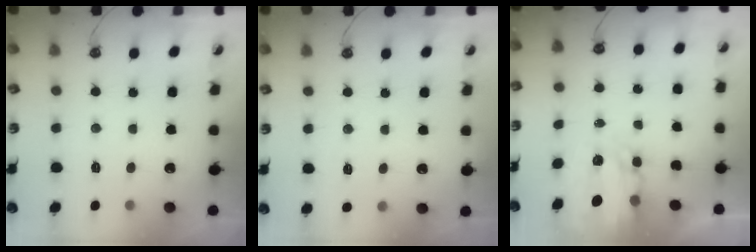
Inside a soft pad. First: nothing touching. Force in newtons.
{"total": 4.1, "press": 4.0, "slide": 0.4}
{"total": 4.0, "press": 4.0, "slide": 0.1}